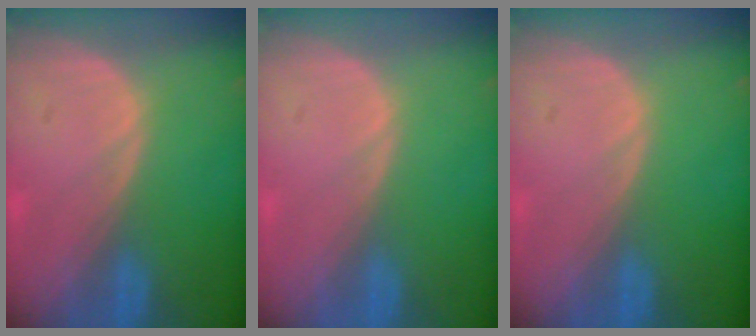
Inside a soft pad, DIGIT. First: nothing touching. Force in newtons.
{"total": 0.0}
{"total": 0.0}